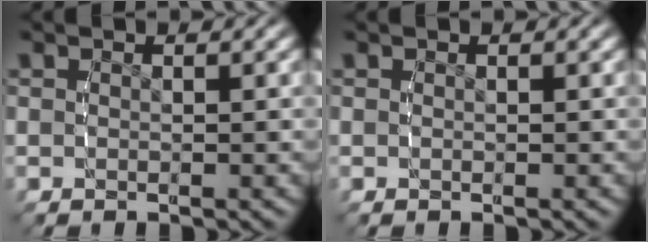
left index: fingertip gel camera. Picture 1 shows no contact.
{"total": 0.0}